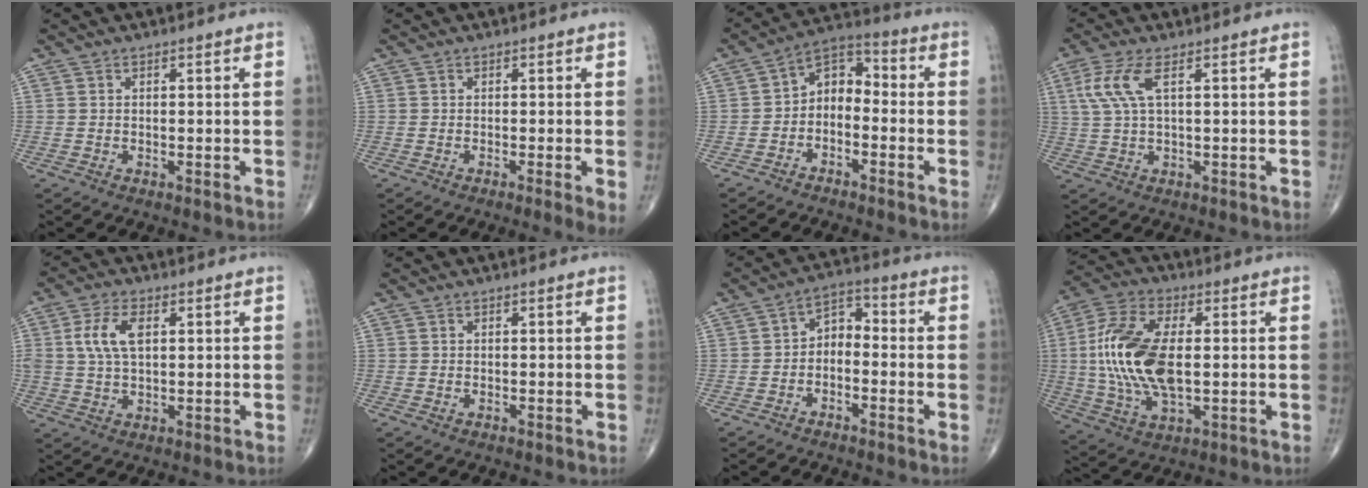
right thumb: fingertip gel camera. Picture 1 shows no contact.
{"total": 3.1, "force": [-1.0, 0.1, 2.9], "torque": [-0.048, -0.012, -0.019]}
{"total": 7.6, "force": [-2.3, 5.2, 5.0], "torque": [-0.061, 0.045, -0.058]}
{"total": 5.9, "force": [1.9, 1.7, 5.4], "torque": [-0.149, 0.011, 0.044]}
{"total": 7.2, "force": [1.7, 3.9, 5.8], "torque": [-0.125, 0.005, 0.033]}
{"total": 0.0}
{"total": 5.5, "force": [-1.8, 3.6, 3.7], "torque": [-0.046, 0.037, -0.045]}
{"total": 17.7, "force": [0.5, 8.8, 15.4], "torque": [-0.329, 0.000, 0.009]}